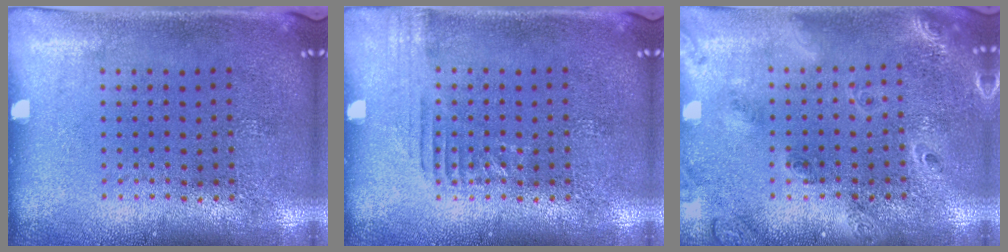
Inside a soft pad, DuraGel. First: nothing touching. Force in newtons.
{"total": 1.2, "press": 1.2, "slide": 0.1}
{"total": 1.7, "press": 1.6, "slide": 0.6}